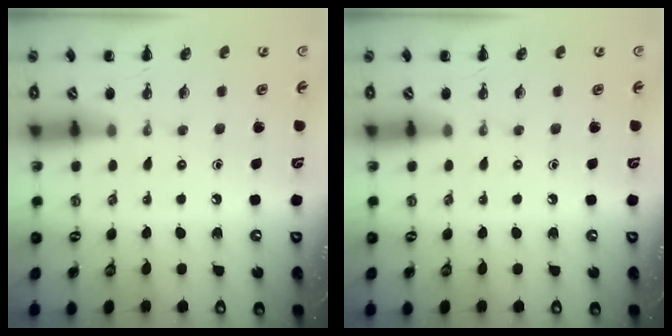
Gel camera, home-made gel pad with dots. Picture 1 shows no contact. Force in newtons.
{"total": 0.0}